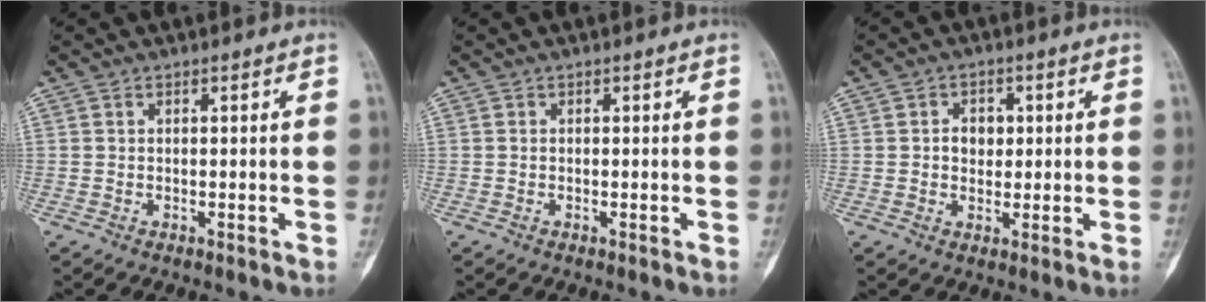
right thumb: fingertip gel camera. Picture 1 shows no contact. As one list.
[{"total": 0.0}, {"total": 3.9, "force": [0.7, 3.3, 2.0], "torque": [-0.004, 0.003, 0.008]}]